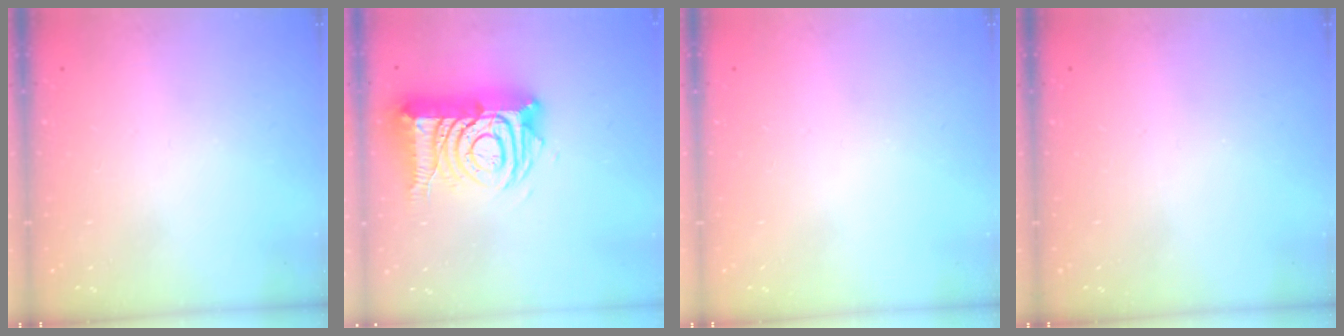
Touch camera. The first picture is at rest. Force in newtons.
{"total": 18.4, "press": 18.2, "slide": 2.0}
{"total": 0.0}
{"total": 0.0}